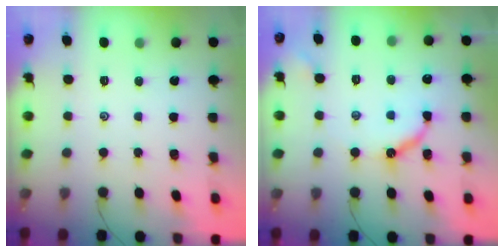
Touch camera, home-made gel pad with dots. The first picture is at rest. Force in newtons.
{"total": 9.3, "press": 9.3, "slide": 0.9}